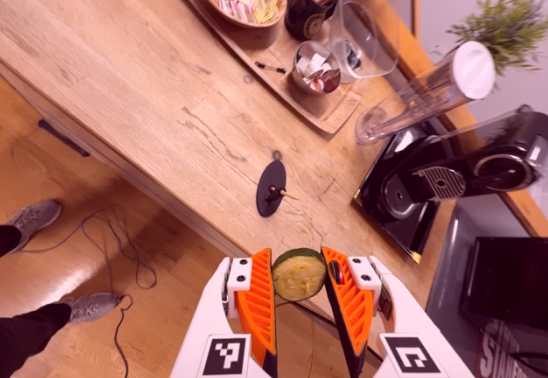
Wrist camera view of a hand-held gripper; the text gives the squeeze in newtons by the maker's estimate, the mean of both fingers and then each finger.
{"total": 9.7, "left": 10.1, "right": 9.4}